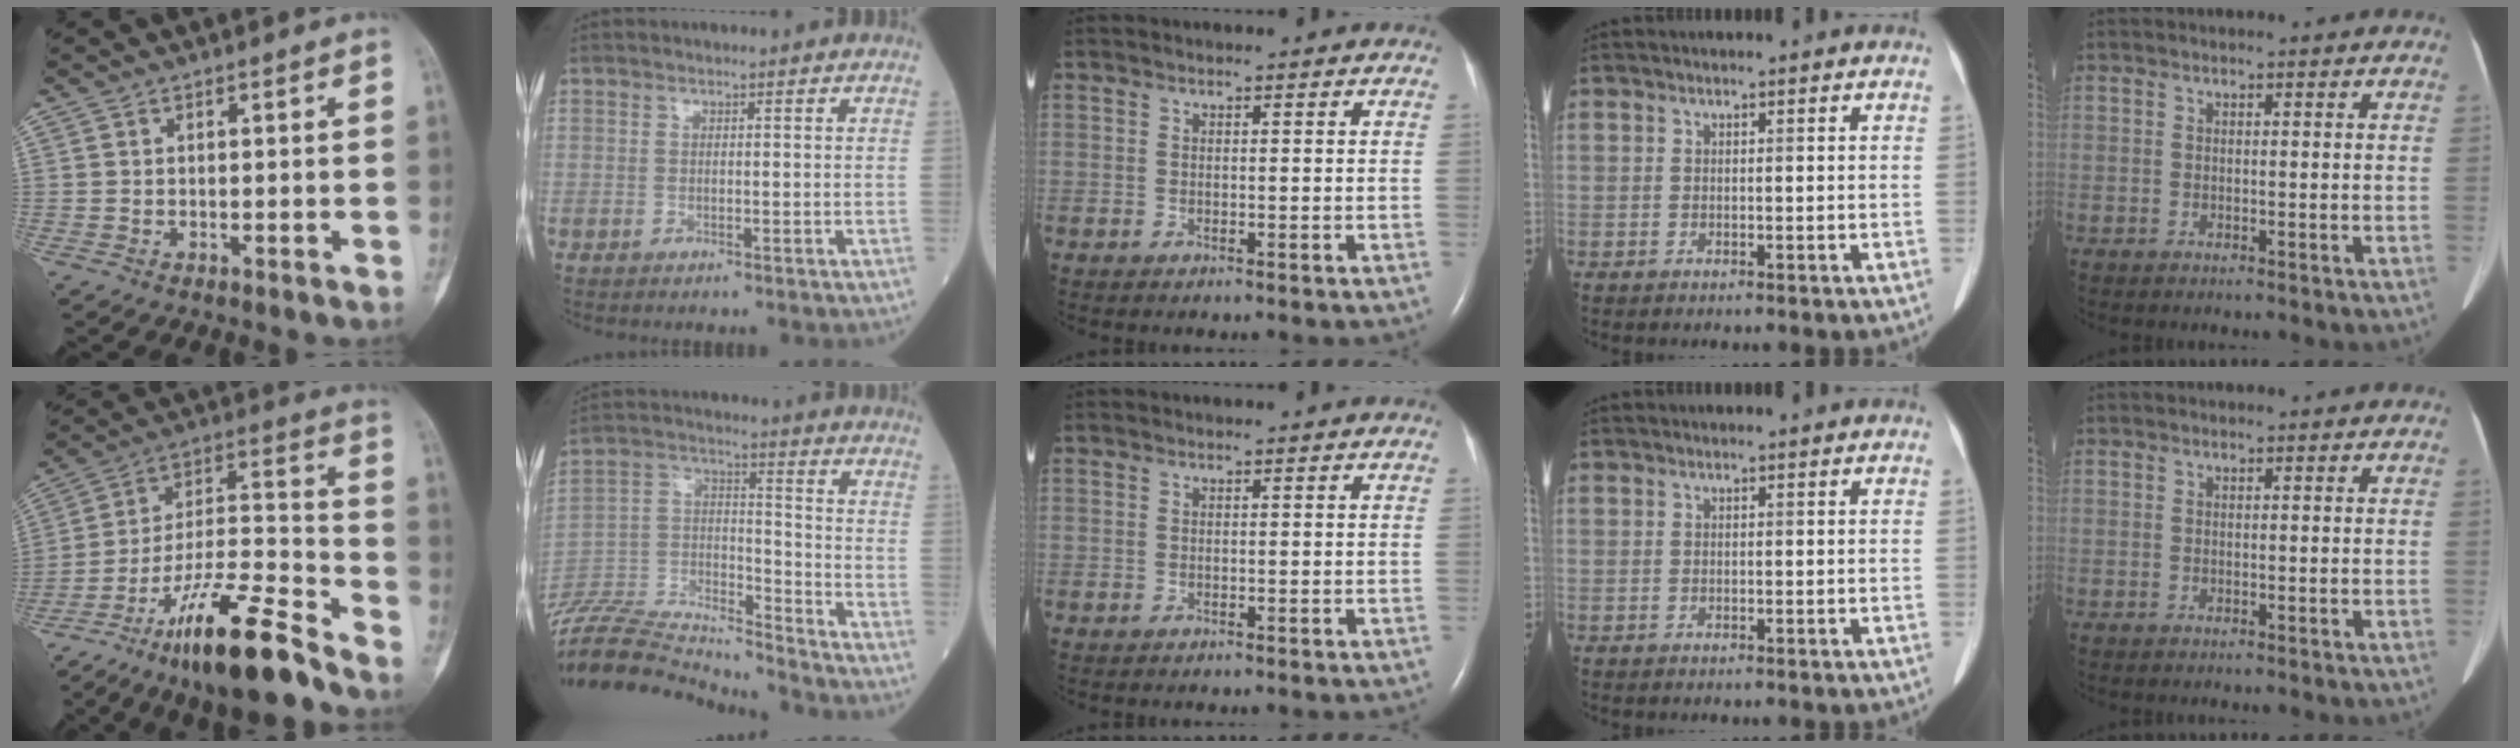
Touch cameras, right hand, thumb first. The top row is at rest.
{"thumb": {"total": 20.1, "force": [-14.7, 3.5, 13.3], "torque": [-0.250, 0.079, -0.258]}, "index": {"total": 22.0, "force": [-21.2, 1.3, 5.4], "torque": [-0.127, 0.007, -0.360]}}